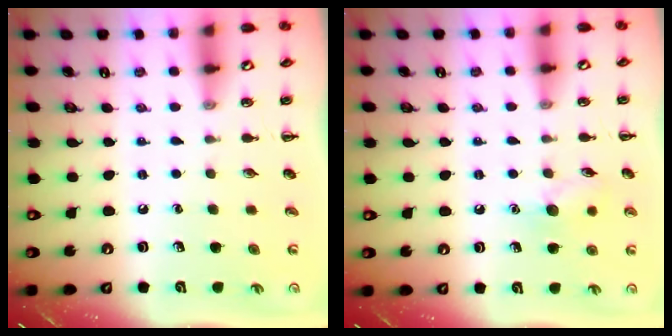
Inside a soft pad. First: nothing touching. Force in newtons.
{"total": 8.1, "press": 7.9, "slide": 1.5}